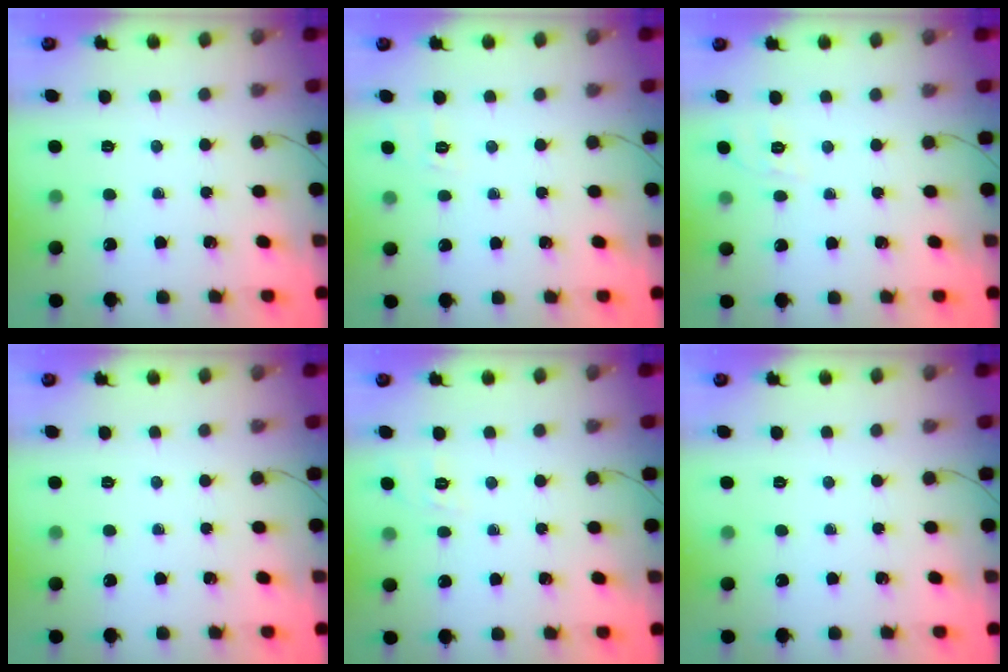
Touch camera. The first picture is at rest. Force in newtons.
{"total": 2.8, "press": 2.2, "slide": 1.8}
{"total": 4.8, "press": 4.3, "slide": 2.1}
{"total": 0.0}
{"total": 2.0, "press": 0.2, "slide": 1.9}
{"total": 0.0}